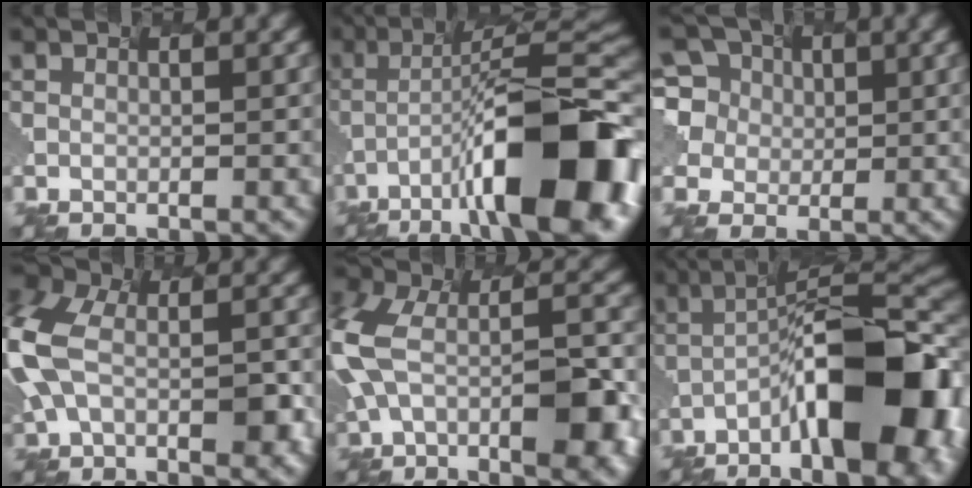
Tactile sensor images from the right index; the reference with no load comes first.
{"total": 14.4, "force": [-7.0, 3.9, 12.0], "torque": [-0.195, 0.004, -0.098]}
{"total": 8.2, "force": [3.1, 7.1, 2.6], "torque": [-0.083, 0.031, 0.055]}
{"total": 9.0, "force": [-1.9, 5.2, 7.1], "torque": [-0.199, 0.002, -0.026]}
{"total": 11.0, "force": [-2.7, 5.5, 9.1], "torque": [-0.217, -0.007, -0.025]}
{"total": 14.1, "force": [-6.2, 4.7, 11.8], "torque": [-0.184, 0.006, -0.079]}